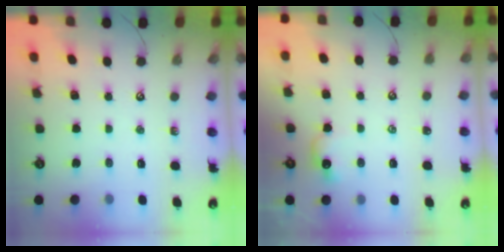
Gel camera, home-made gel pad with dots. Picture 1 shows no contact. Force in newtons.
{"total": 1.5, "press": 1.4, "slide": 0.5}